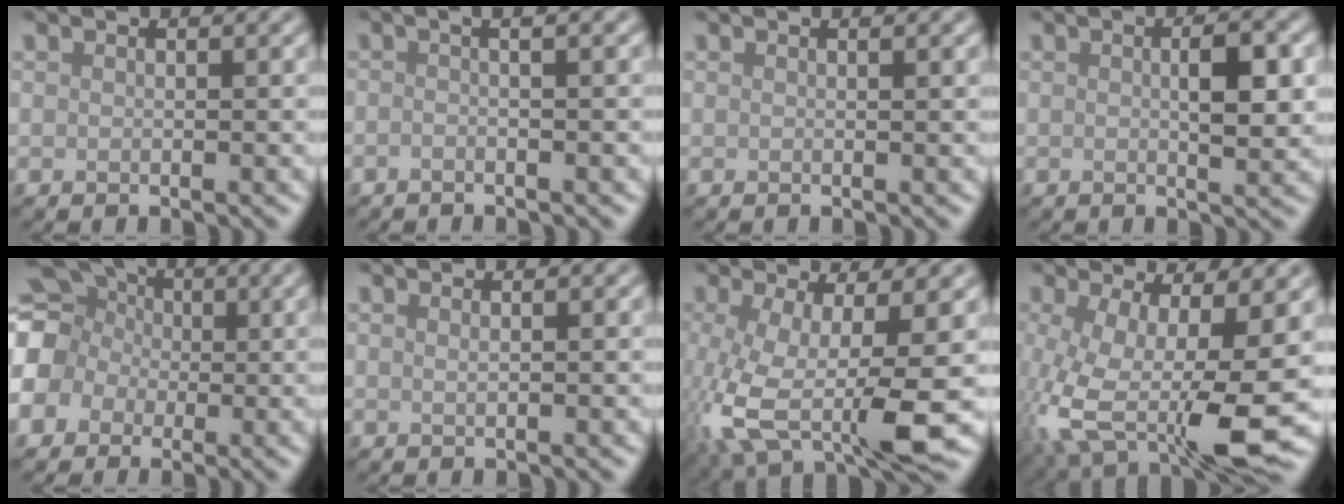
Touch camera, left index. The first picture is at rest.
{"total": 3.7, "force": [0.5, 1.5, 3.3], "torque": [-0.025, 0.006, -0.029]}
{"total": 0.5, "force": [0.3, 0.0, 0.4], "torque": [-0.004, 0.004, 0.004]}
{"total": 3.7, "force": [0.4, 0.8, 3.6], "torque": [-0.057, 0.002, 0.006]}
{"total": 13.1, "force": [0.5, 11.6, 5.9], "torque": [-0.136, 0.026, -0.048]}
{"total": 0.6, "force": [0.2, 0.2, 0.5], "torque": [-0.008, 0.002, 0.002]}
{"total": 9.7, "force": [-2.2, 3.2, 8.9], "torque": [-0.179, -0.021, -0.035]}
{"total": 12.4, "force": [-2.5, 5.0, 11.0], "torque": [-0.210, -0.031, -0.034]}